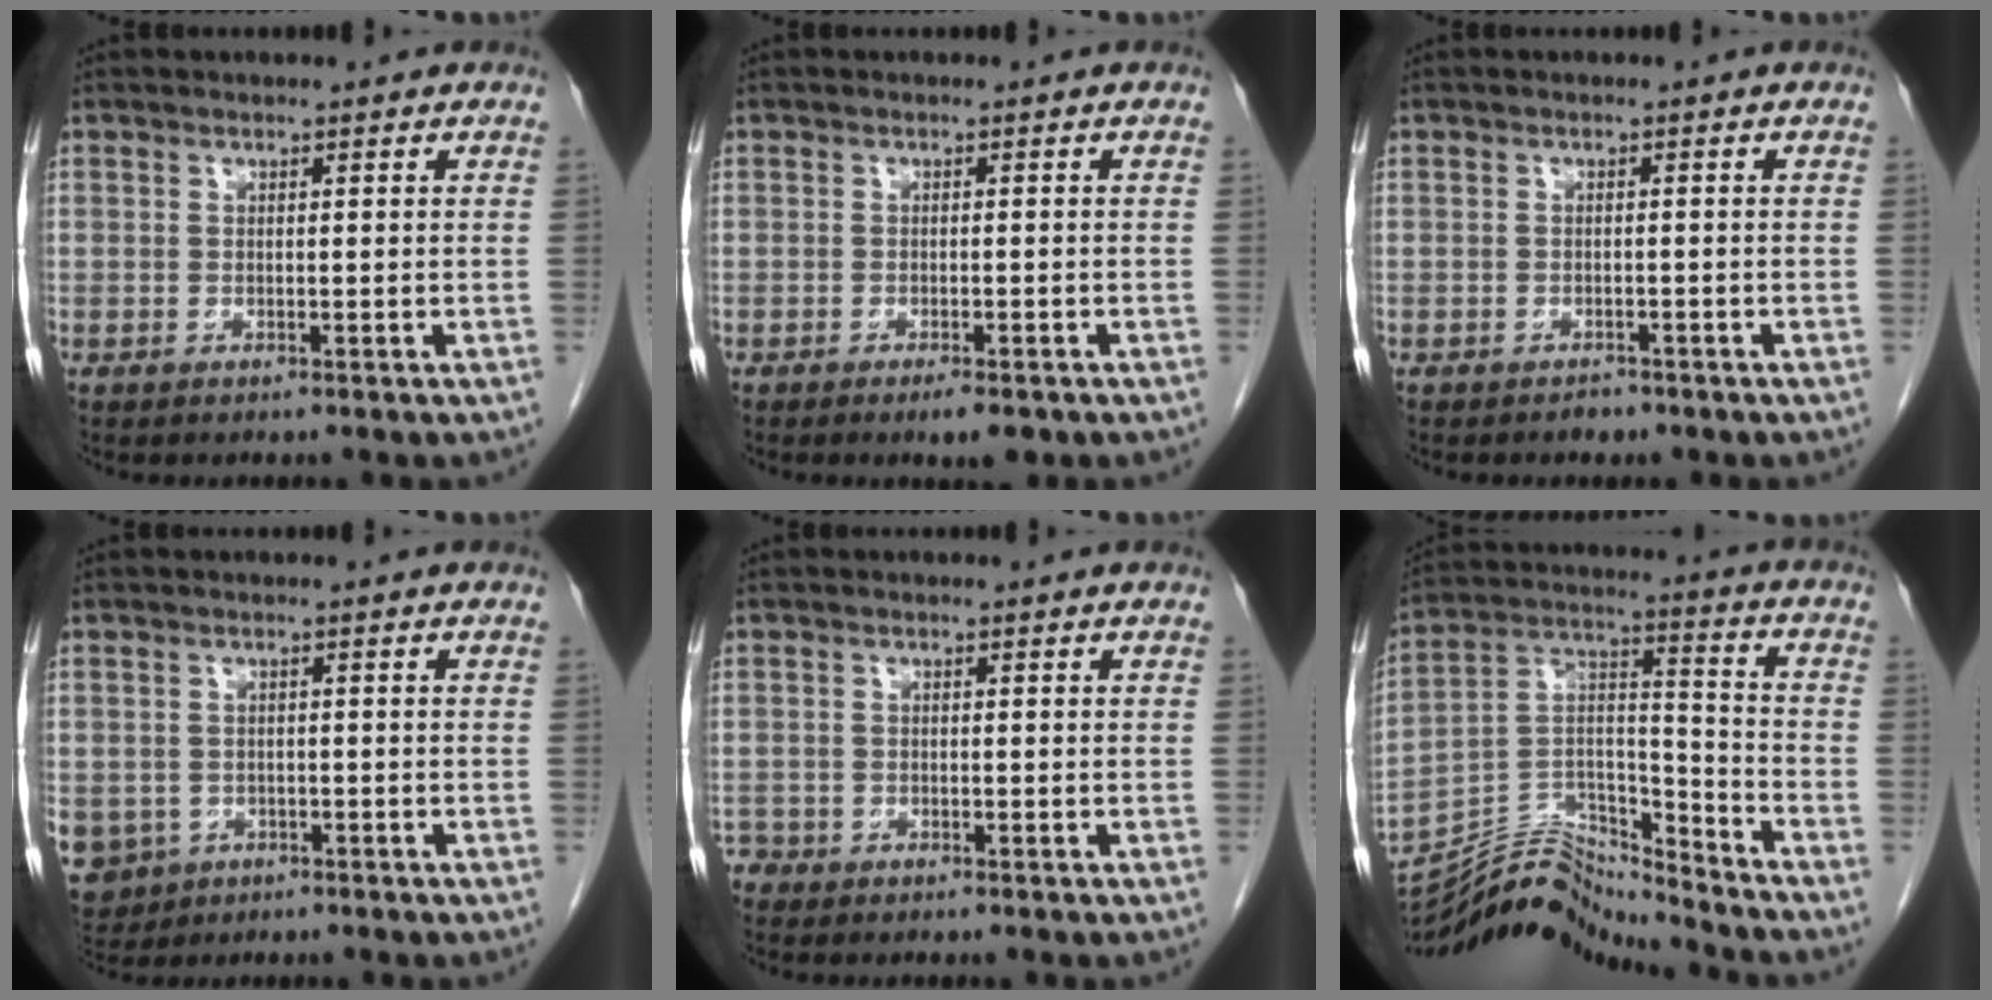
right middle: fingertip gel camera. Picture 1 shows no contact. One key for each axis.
{"total": 2.7, "fx": -1.8, "fy": 0.6, "fz": 2.0, "tx": -0.028, "ty": -0.005, "tz": -0.022}
{"total": 1.2, "fx": -1.0, "fy": 0.5, "fz": 0.3, "tx": -0.012, "ty": -0.002, "tz": -0.013}
{"total": 8.9, "fx": -3.7, "fy": 7.8, "fz": 2.3, "tx": -0.080, "ty": 0.002, "tz": -0.048}
{"total": 1.5, "fx": -1.3, "fy": 0.8, "fz": -0.1, "tx": -0.001, "ty": 0.001, "tz": -0.025}
{"total": 13.7, "fx": -13.6, "fy": 0.6, "fz": 1.9, "tx": -0.037, "ty": 0.040, "tz": -0.251}